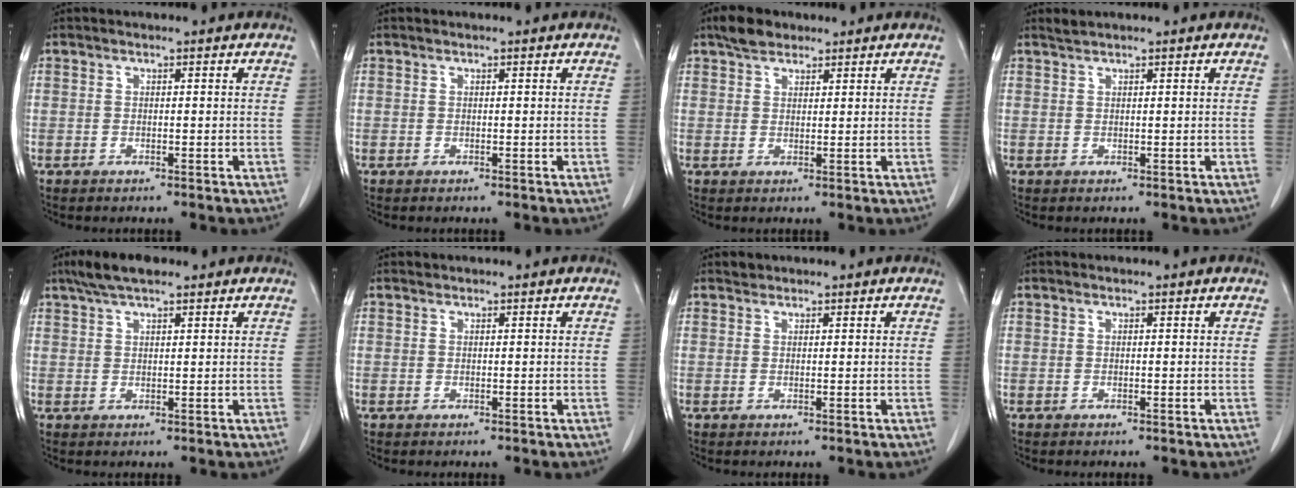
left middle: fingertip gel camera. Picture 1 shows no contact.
{"total": 0.0}
{"total": 3.5, "force": [2.7, 1.8, 1.3], "torque": [-0.029, 0.013, 0.046]}
{"total": 0.8, "force": [0.8, -0.1, 0.2], "torque": [-0.008, 0.005, 0.021]}
{"total": 5.3, "force": [4.0, 1.3, 3.3], "torque": [-0.067, 0.020, 0.072]}
{"total": 0.0}
{"total": 0.7, "force": [0.6, 0.3, 0.0], "torque": [-0.003, 0.003, 0.011]}
{"total": 0.0}